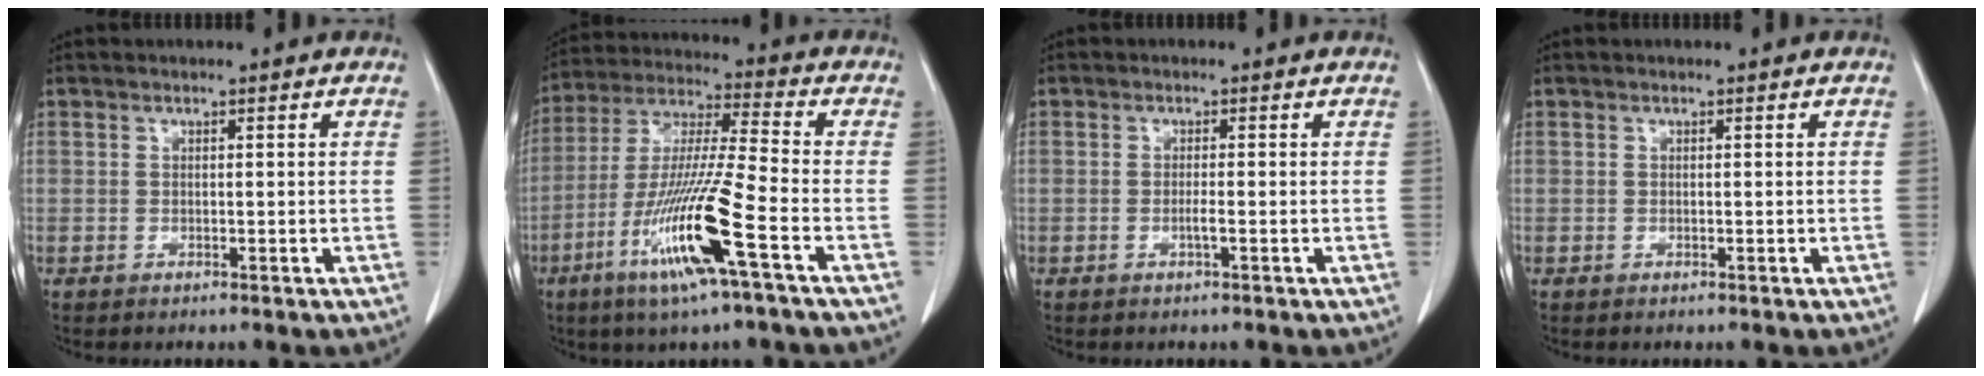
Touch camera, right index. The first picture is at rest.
{"total": 15.4, "force": [-6.6, -0.5, 13.8], "torque": [-0.283, -0.021, -0.128]}
{"total": 1.2, "force": [-0.5, -0.1, 1.1], "torque": [-0.023, -0.001, -0.008]}
{"total": 0.0}